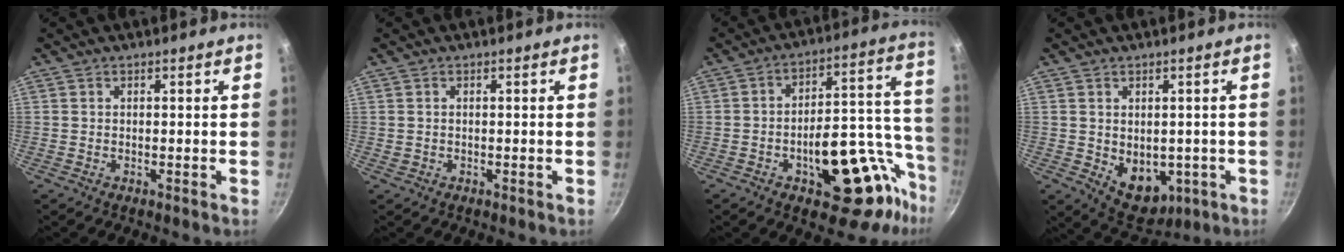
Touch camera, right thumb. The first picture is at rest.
{"total": 0.0}
{"total": 24.2, "force": [-10.5, 12.4, 17.9], "torque": [-0.159, 0.067, -0.138]}
{"total": 9.0, "force": [-1.3, 6.5, 6.1], "torque": [-0.055, -0.009, 0.003]}